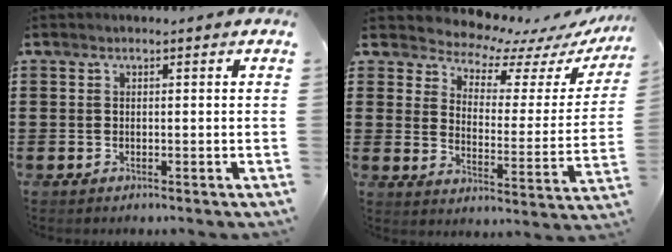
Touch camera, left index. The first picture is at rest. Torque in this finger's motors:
{"motor_torque": [2.14, 0.00, -0.72, -0.21]}